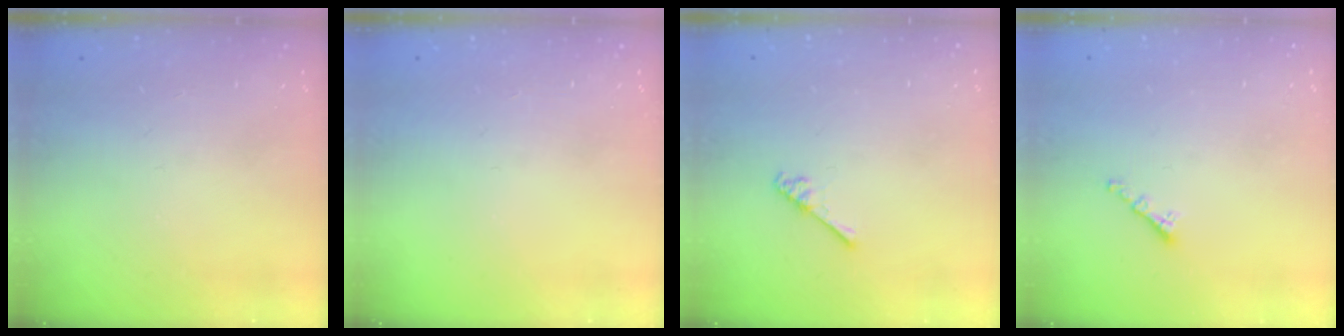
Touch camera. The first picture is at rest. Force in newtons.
{"total": 0.0}
{"total": 2.9, "press": 2.9, "slide": 0.4}
{"total": 1.3, "press": 1.2, "slide": 0.5}